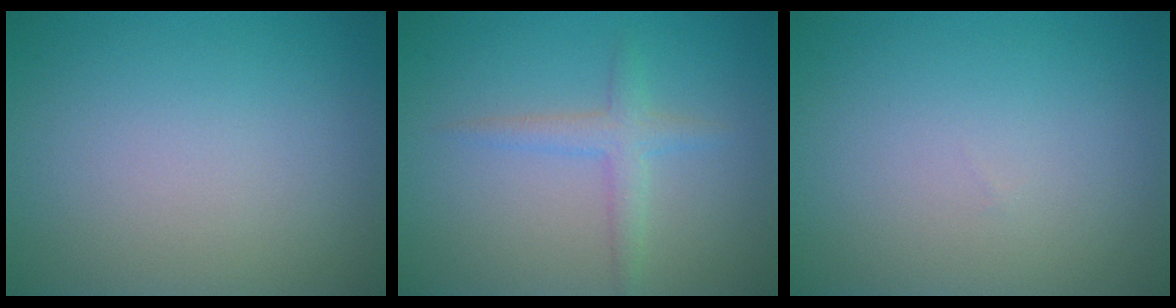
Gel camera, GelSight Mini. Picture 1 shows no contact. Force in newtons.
{"total": 2.0, "press": 2.0, "slide": 0.1}
{"total": 0.0}